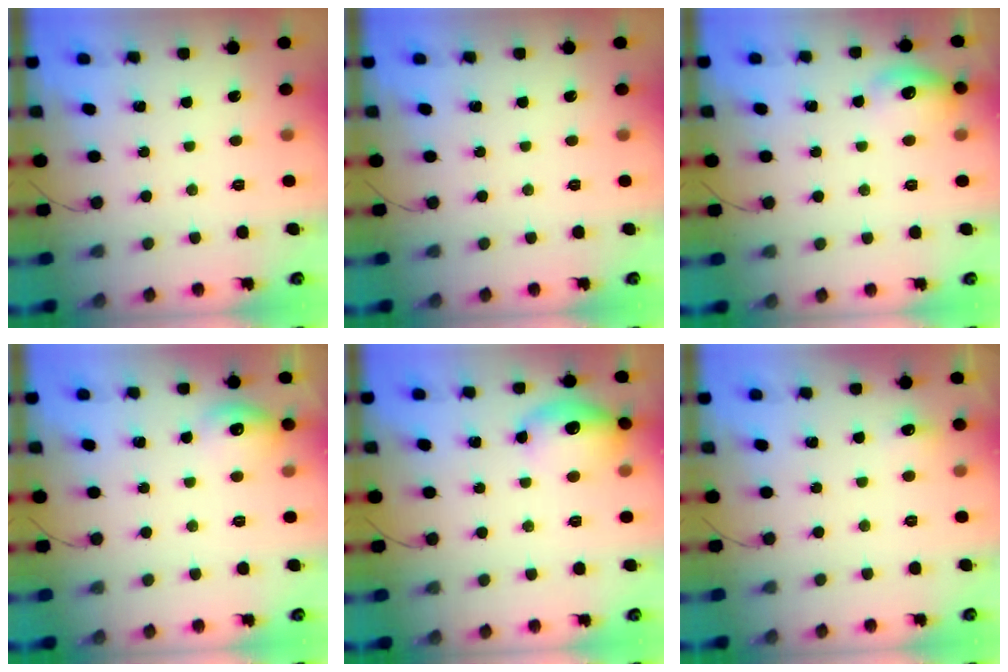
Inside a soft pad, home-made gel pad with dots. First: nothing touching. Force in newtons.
{"total": 0.0}
{"total": 11.0, "press": 10.9, "slide": 0.9}
{"total": 9.5, "press": 9.4, "slide": 1.5}
{"total": 13.6, "press": 13.6, "slide": 1.2}
{"total": 4.2, "press": 4.0, "slide": 1.1}